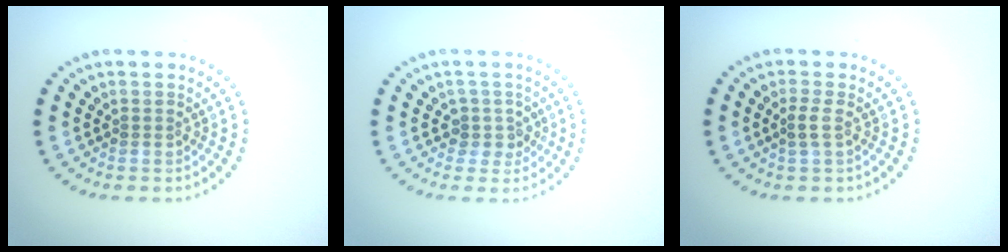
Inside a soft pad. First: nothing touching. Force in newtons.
{"total": 1.9, "press": 1.5, "slide": 1.2}
{"total": 1.0, "press": 0.9, "slide": 0.5}